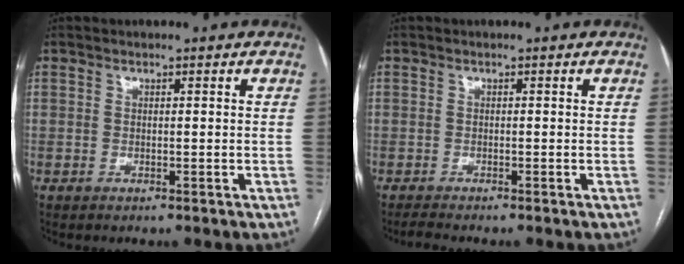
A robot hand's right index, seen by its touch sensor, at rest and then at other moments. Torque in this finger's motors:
{"motor_torque": [-2.14, 0.00, -1.05, -0.19]}